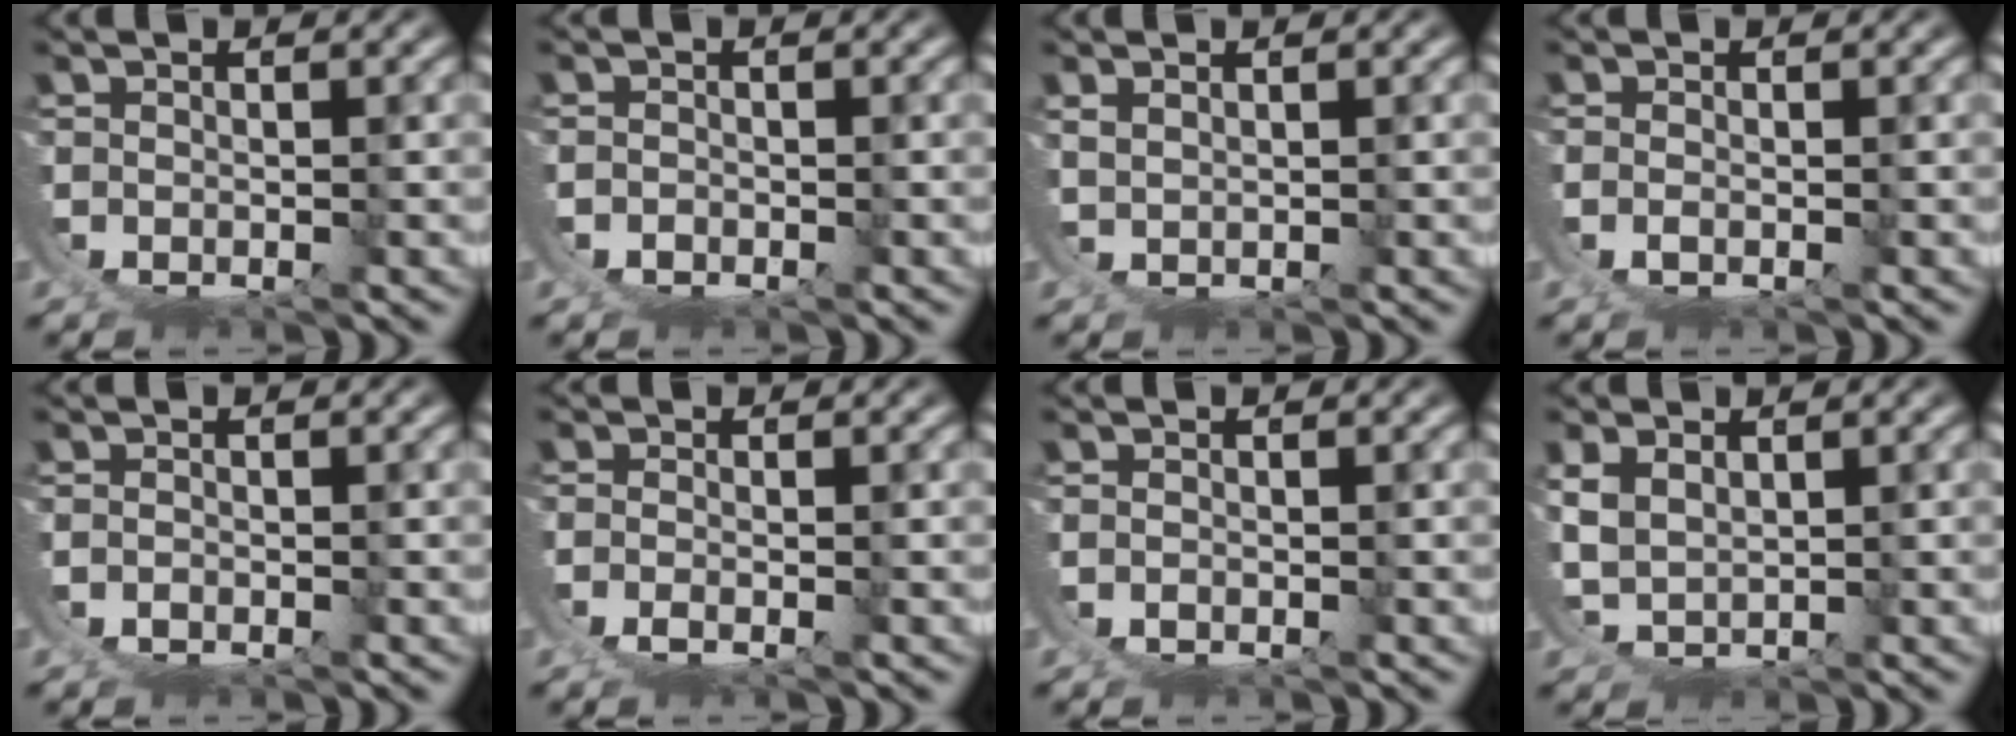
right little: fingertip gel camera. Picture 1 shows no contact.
{"total": 2.0, "force": [0.0, 1.9, 0.5], "torque": [-0.023, -0.002, -0.002]}
{"total": 1.6, "force": [1.4, -0.6, -0.5], "torque": [0.012, 0.006, 0.024]}
{"total": 0.9, "force": [0.5, -0.1, 0.7], "torque": [-0.015, -0.001, 0.013]}
{"total": 1.3, "force": [0.2, 1.2, 0.5], "torque": [-0.014, 0.000, 0.002]}
{"total": 1.6, "force": [0.4, 0.4, 1.5], "torque": [-0.040, -0.010, 0.013]}
{"total": 0.7, "force": [0.3, 0.6, 0.3], "torque": [-0.008, 0.001, 0.005]}
{"total": 3.1, "force": [3.1, -0.1, 0.4], "torque": [-0.018, -0.001, 0.061]}